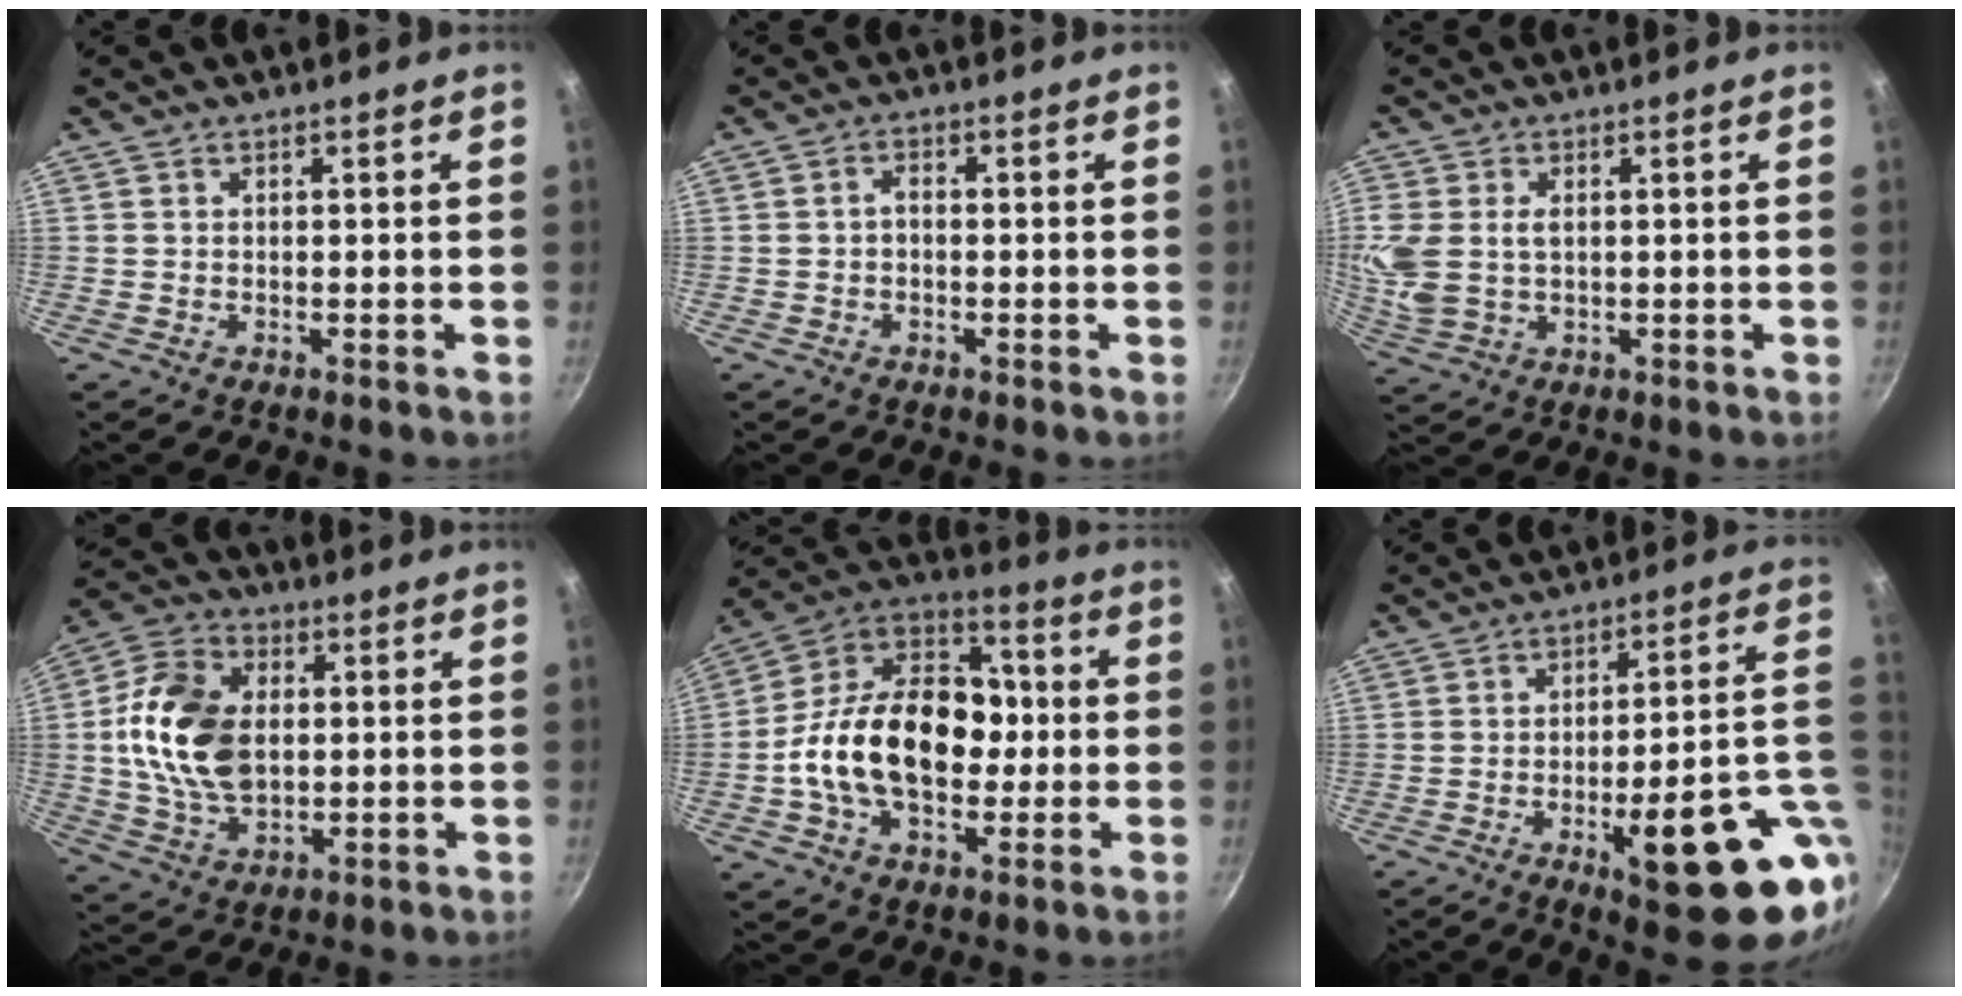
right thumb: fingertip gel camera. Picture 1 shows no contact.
{"total": 2.0, "force": [-0.4, 1.3, 1.5], "torque": [-0.022, 0.013, -0.007]}
{"total": 8.7, "force": [0.9, 6.0, 6.2], "torque": [-0.133, -0.001, 0.022]}
{"total": 16.9, "force": [1.1, 11.2, 12.6], "torque": [-0.216, 0.007, 0.014]}
{"total": 23.0, "force": [-2.0, 15.6, 16.8], "torque": [-0.251, 0.049, -0.050]}
{"total": 22.6, "force": [-5.8, 6.6, 20.8], "torque": [-0.255, 0.017, -0.068]}